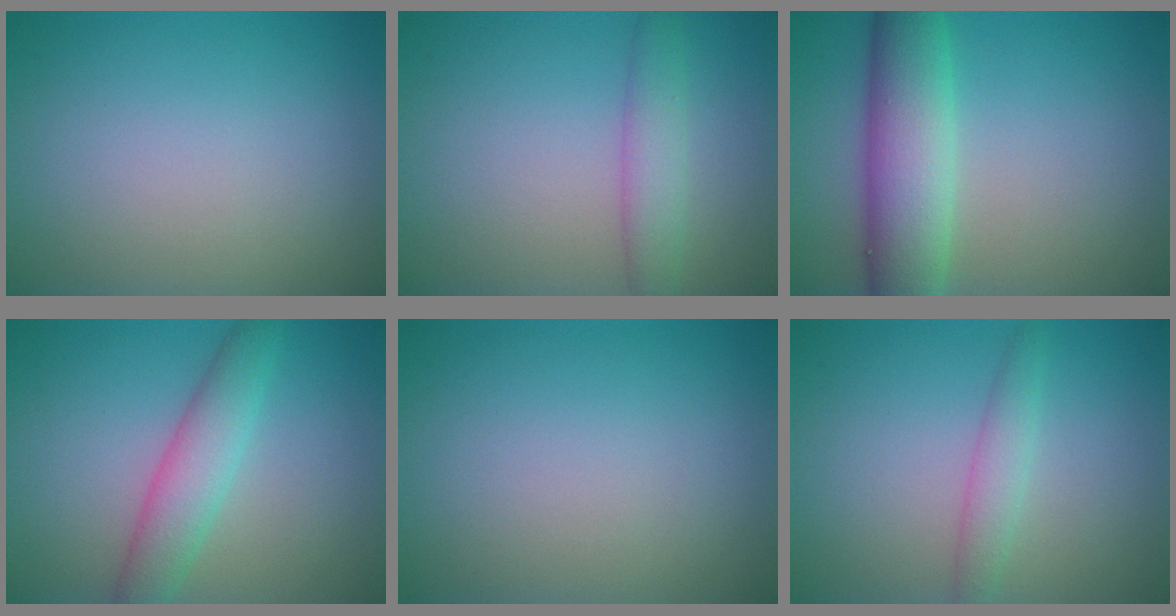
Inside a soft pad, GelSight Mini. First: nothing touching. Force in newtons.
{"total": 2.9, "press": 2.9, "slide": 0.1}
{"total": 7.3, "press": 7.3, "slide": 0.4}
{"total": 4.0, "press": 4.0, "slide": 0.1}
{"total": 0.0}
{"total": 2.0, "press": 2.0, "slide": 0.0}